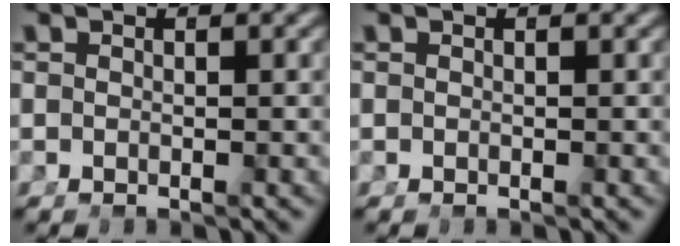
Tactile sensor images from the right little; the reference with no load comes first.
{"total": 0.0}